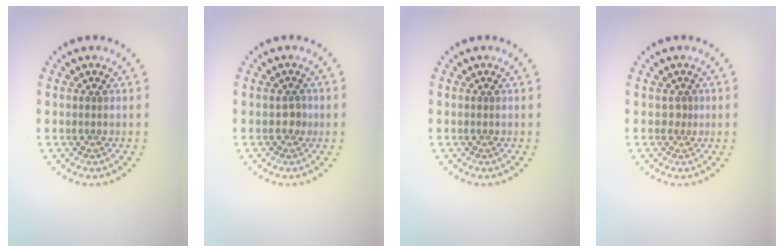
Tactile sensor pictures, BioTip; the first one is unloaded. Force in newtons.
{"total": 0.9, "press": 0.8, "slide": 0.3}
{"total": 0.0}
{"total": 0.5, "press": 0.2, "slide": 0.5}